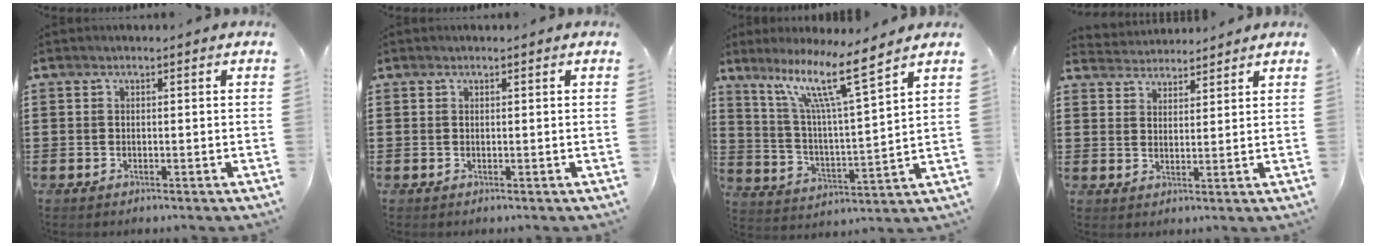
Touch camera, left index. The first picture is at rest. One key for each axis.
{"total": 0.0}
{"total": 11.6, "fx": 8.2, "fy": 0.6, "fz": 8.2, "tx": -0.175, "ty": -0.039, "tz": 0.135}
{"total": 3.4, "fx": 3.3, "fy": 0.5, "fz": -0.6, "tx": -0.001, "ty": -0.012, "tz": 0.061}